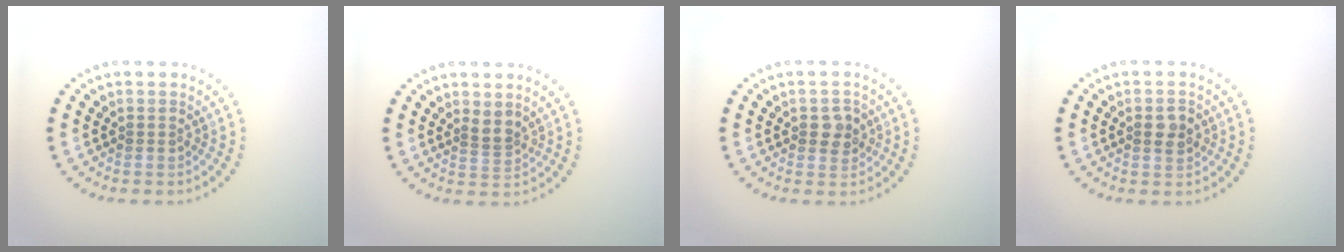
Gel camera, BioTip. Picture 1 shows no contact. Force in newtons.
{"total": 1.5, "press": 1.0, "slide": 1.1}
{"total": 2.1, "press": 2.0, "slide": 0.4}
{"total": 1.9, "press": 1.8, "slide": 0.3}